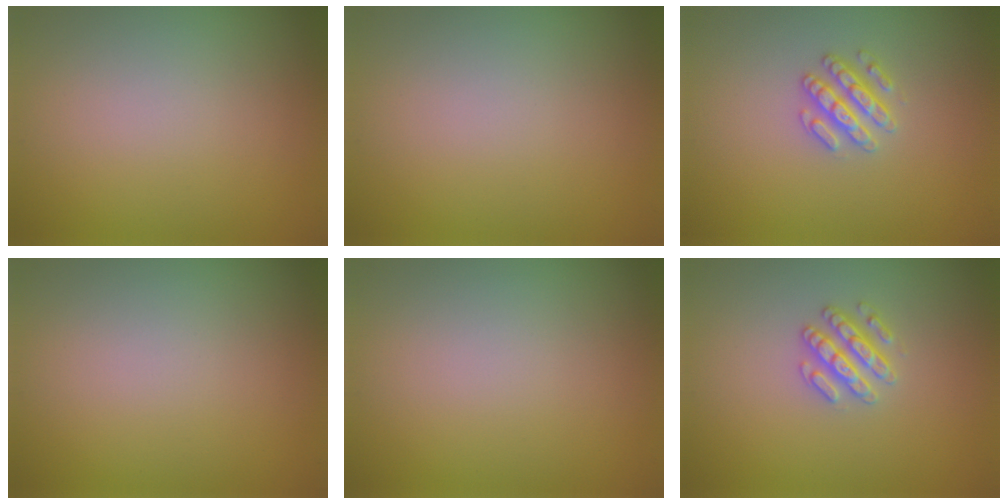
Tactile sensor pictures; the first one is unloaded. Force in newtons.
{"total": 0.0}
{"total": 2.5, "press": 2.5, "slide": 0.4}
{"total": 0.0}
{"total": 0.0}
{"total": 2.5, "press": 2.5, "slide": 0.4}